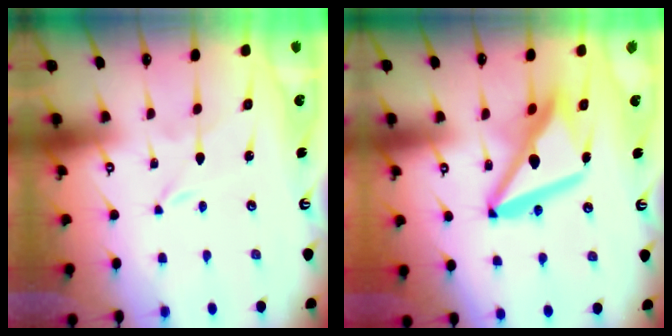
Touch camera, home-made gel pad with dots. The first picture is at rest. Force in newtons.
{"total": 15.2, "press": 15.1, "slide": 1.7}